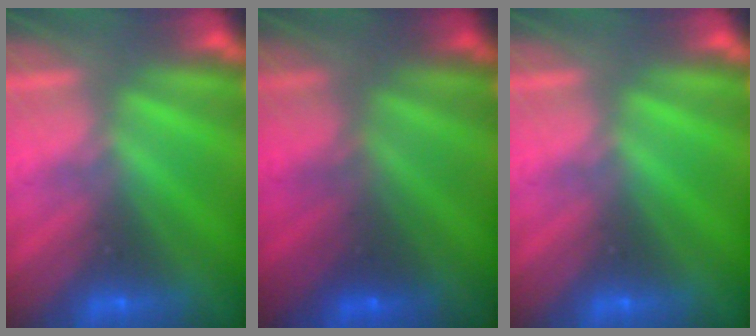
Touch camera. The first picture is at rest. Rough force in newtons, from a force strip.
{"total": 1.9}
{"total": 0.0}